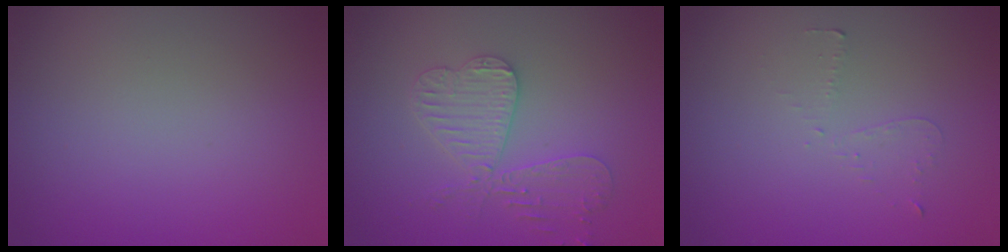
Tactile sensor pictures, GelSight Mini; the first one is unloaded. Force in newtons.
{"total": 4.0, "press": 3.7, "slide": 1.5}
{"total": 0.7, "press": 0.6, "slide": 0.4}